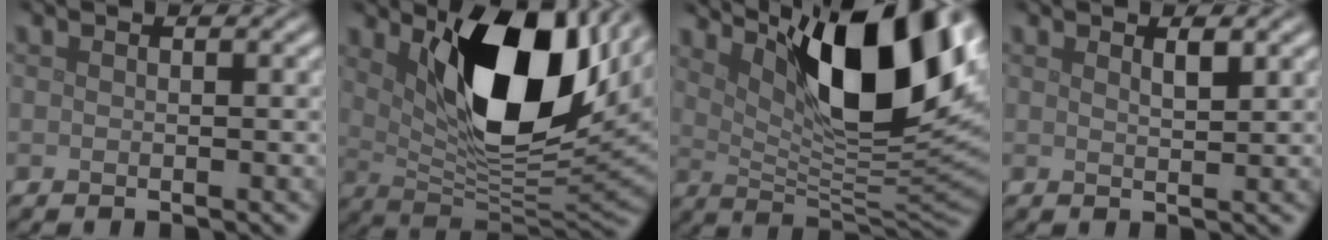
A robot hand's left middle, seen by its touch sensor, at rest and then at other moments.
{"total": 12.9, "force": [4.2, 5.8, 10.7], "torque": [-0.173, -0.010, 0.075]}
{"total": 14.2, "force": [6.2, 4.5, 11.9], "torque": [-0.178, 0.000, 0.106]}
{"total": 1.3, "force": [0.9, 0.3, 1.0], "torque": [-0.013, 0.003, 0.013]}